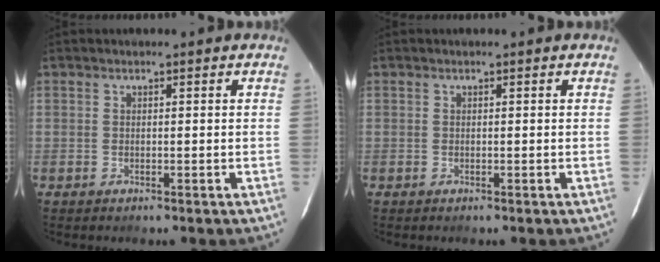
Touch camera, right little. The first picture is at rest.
{"total": 0.0}